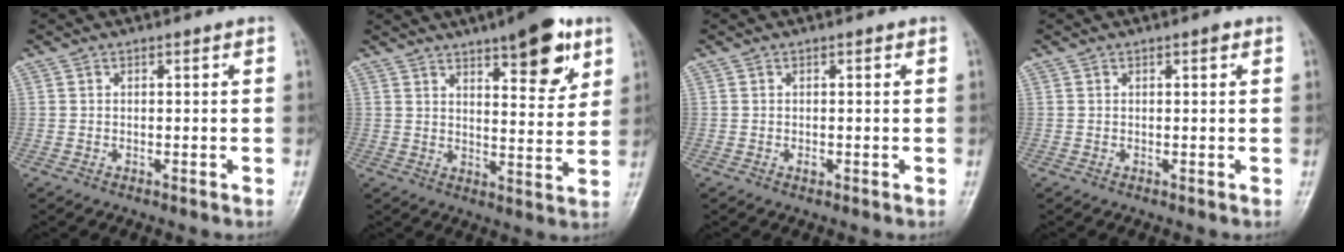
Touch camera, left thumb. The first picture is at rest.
{"total": 12.7, "force": [7.3, 4.2, 9.5], "torque": [-0.101, -0.036, 0.101]}
{"total": 1.0, "force": [-0.1, 0.6, 0.8], "torque": [-0.007, -0.001, -0.002]}
{"total": 0.9, "force": [0.5, 0.3, 0.7], "torque": [-0.011, 0.000, 0.006]}